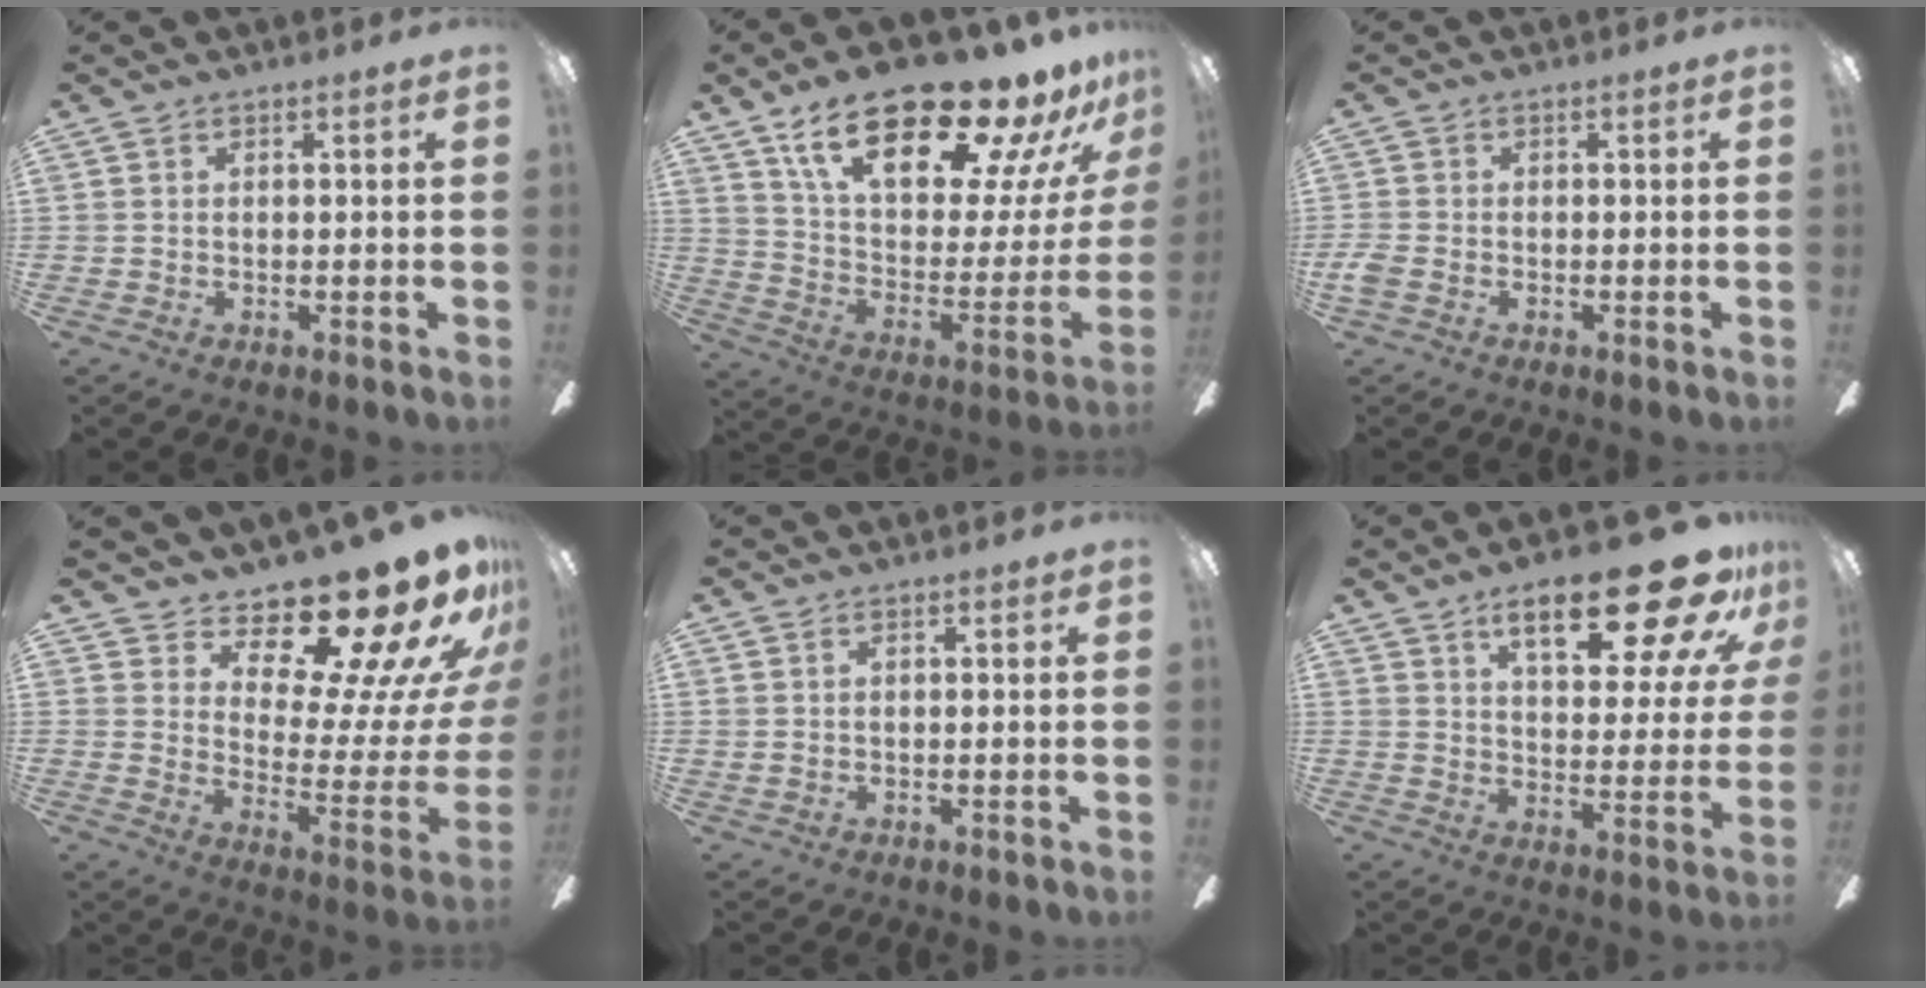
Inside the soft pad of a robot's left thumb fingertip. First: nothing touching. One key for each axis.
{"total": 25.7, "fx": 18.5, "fy": 7.6, "fz": 16.1, "tx": -0.264, "ty": -0.123, "tz": 0.311}
{"total": 2.3, "fx": -1.1, "fy": 1.4, "fz": 1.5, "tx": -0.037, "ty": 0.001, "tz": -0.024}
{"total": 21.3, "fx": 16.9, "fy": 5.4, "fz": 11.9, "tx": -0.171, "ty": -0.136, "tz": 0.271}
{"total": 1.0, "fx": 0.5, "fy": 0.6, "fz": 0.7, "tx": -0.016, "ty": 0.004, "tz": 0.008}
{"total": 24.4, "fx": 14.5, "fy": 8.7, "fz": 17.7, "tx": -0.238, "ty": -0.085, "tz": 0.227}